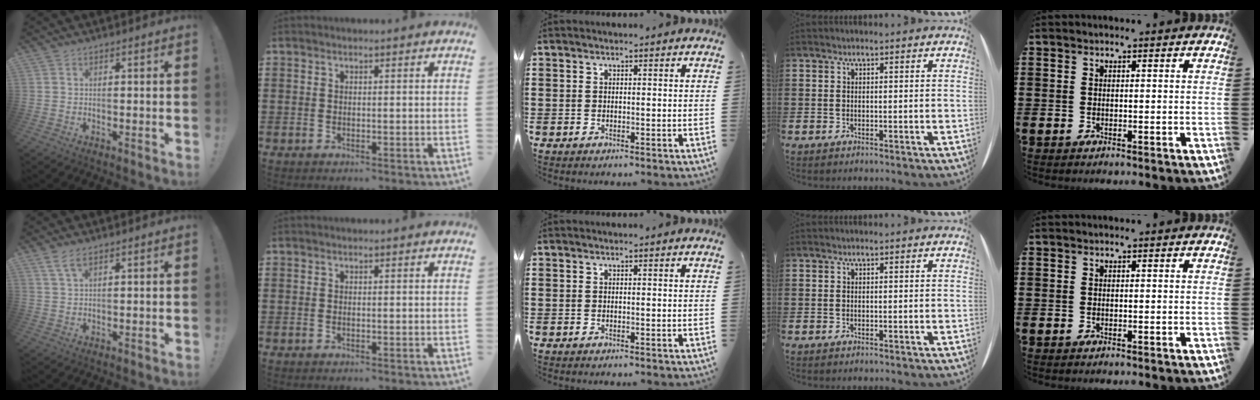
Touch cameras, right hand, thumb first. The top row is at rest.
{"thumb": {"total": 3.9, "force": [2.3, 1.3, 2.9], "torque": [-0.060, -0.002, 0.043]}}